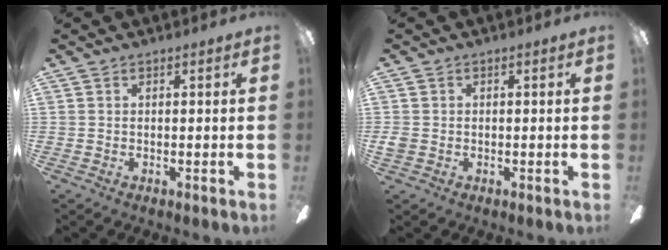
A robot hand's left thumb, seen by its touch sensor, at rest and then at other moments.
{"total": 1.7, "force": [-0.5, 1.4, 0.7], "torque": [-0.011, 0.001, -0.009]}